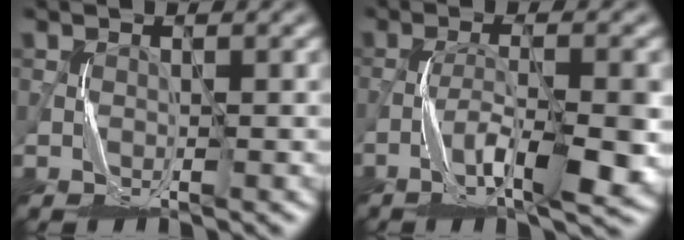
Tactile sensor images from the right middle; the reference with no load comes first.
{"total": 7.1, "force": [-3.0, 1.5, 6.3], "torque": [-0.112, 0.004, -0.051]}